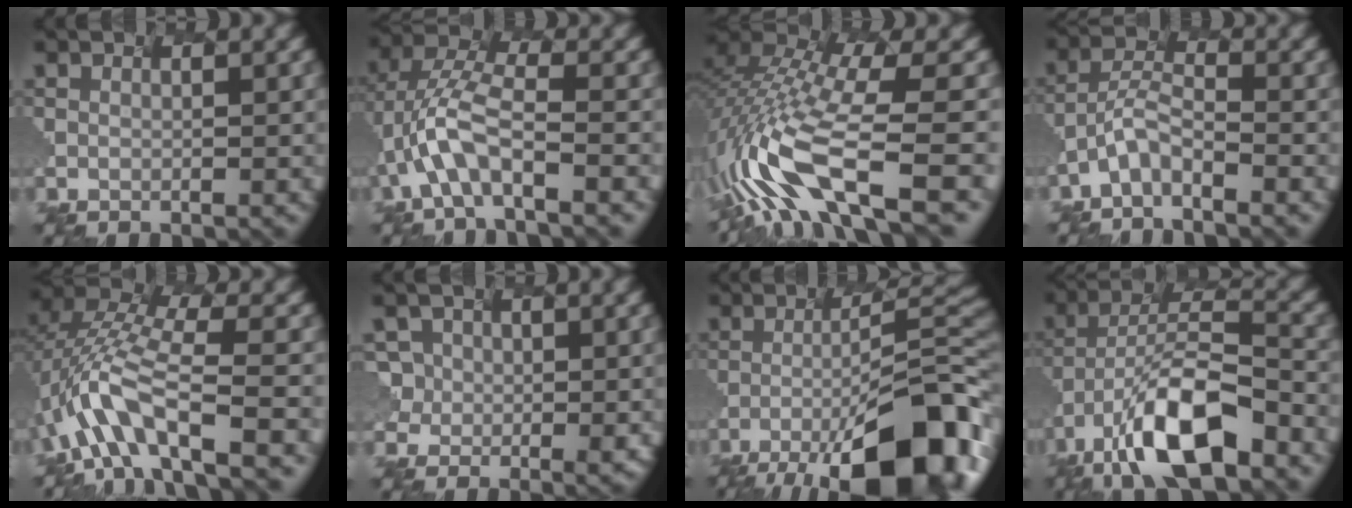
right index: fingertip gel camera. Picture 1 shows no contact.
{"total": 5.1, "force": [-3.8, 0.5, 3.4], "torque": [-0.100, 0.010, -0.046]}
{"total": 11.5, "force": [-5.0, 3.7, 9.8], "torque": [-0.236, 0.003, -0.046]}
{"total": 4.0, "force": [-3.9, -0.3, 0.7], "torque": [-0.040, 0.006, -0.047]}
{"total": 7.9, "force": [-4.9, 1.7, 6.0], "torque": [-0.139, 0.018, -0.065]}
{"total": 1.3, "force": [-0.3, 1.2, 0.2], "torque": [-0.028, -0.014, 0.032]}
{"total": 14.9, "force": [-7.6, 3.9, 12.2], "torque": [-0.161, -0.006, -0.094]}
{"total": 11.9, "force": [-8.9, 2.6, 7.5], "torque": [-0.151, 0.005, -0.125]}